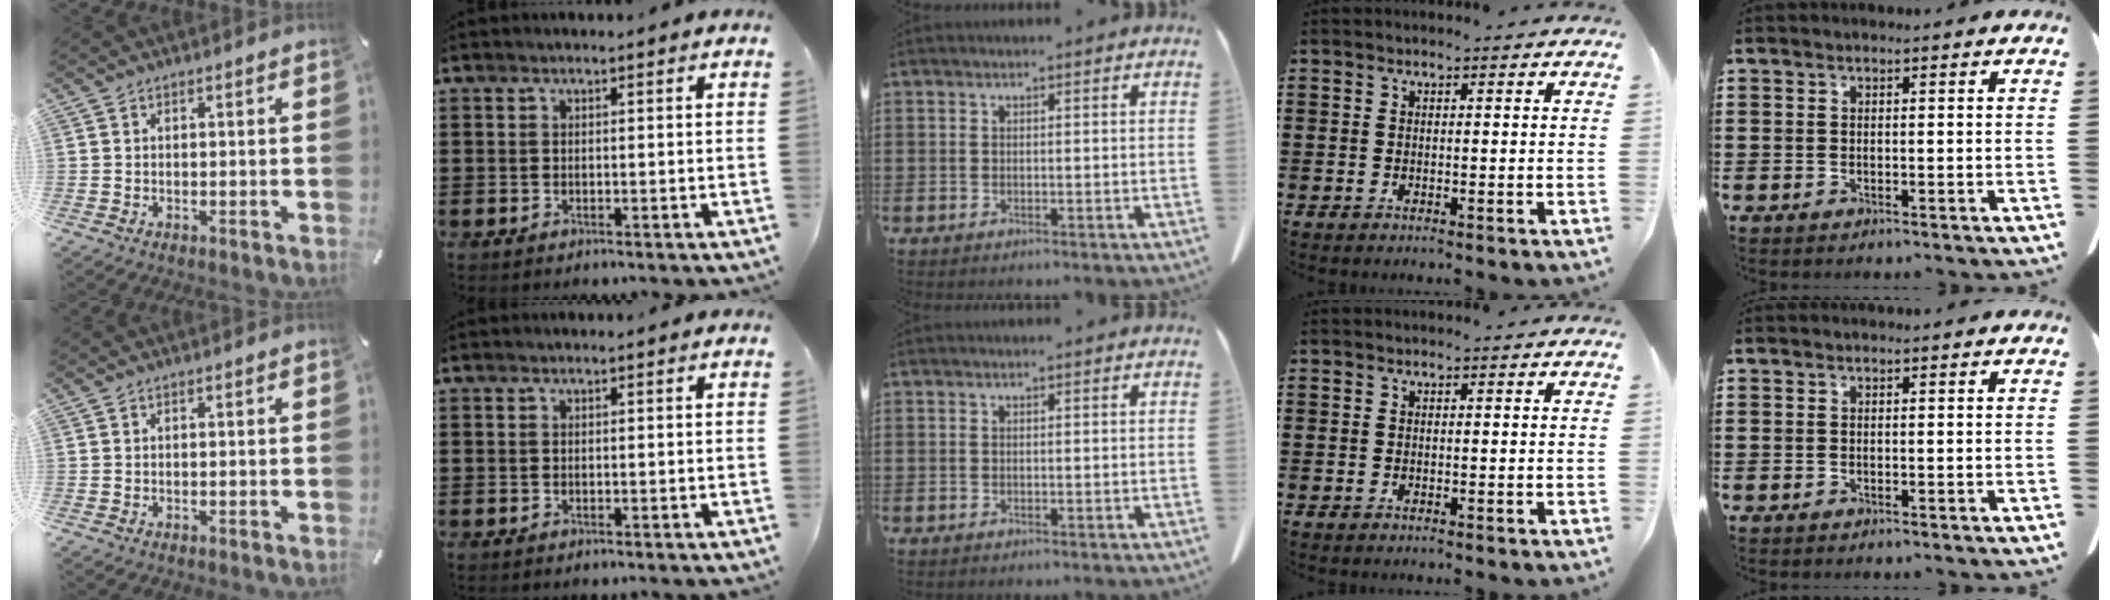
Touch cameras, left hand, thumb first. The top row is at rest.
{}